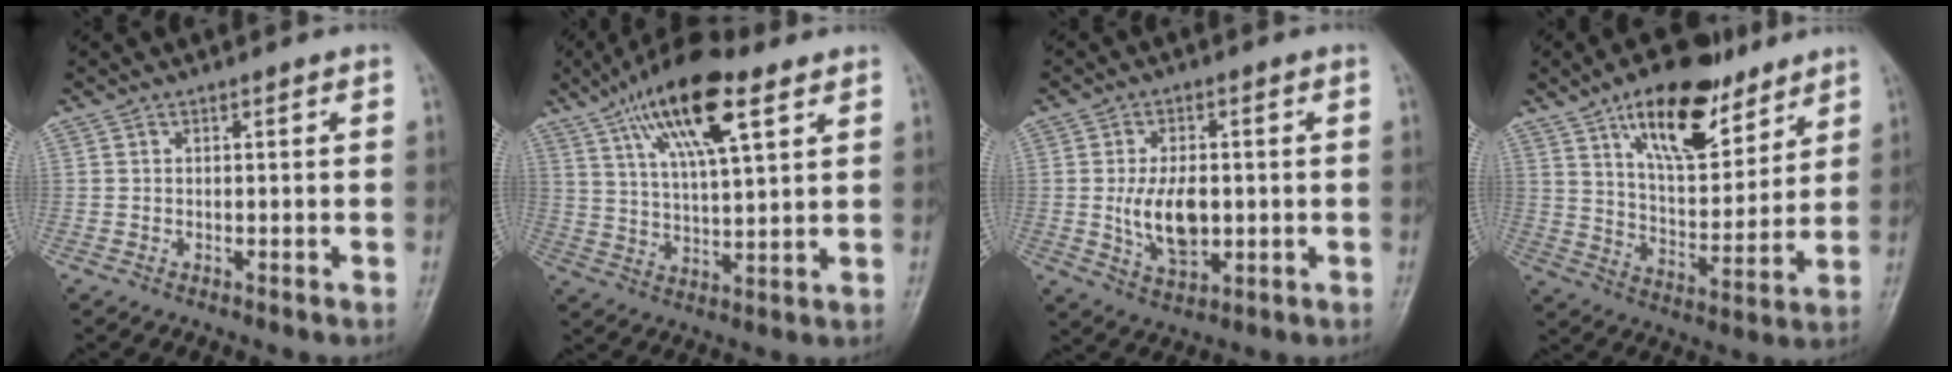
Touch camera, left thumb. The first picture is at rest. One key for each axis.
{"total": 17.0, "fx": 8.8, "fy": 5.6, "fz": 13.4, "tx": -0.217, "ty": -0.013, "tz": 0.155}
{"total": 9.6, "fx": -0.4, "fy": 5.6, "fz": 7.9, "tx": -0.125, "ty": -0.006, "tz": -0.001}
{"total": 18.1, "fx": 10.9, "fy": 8.1, "fz": 12.0, "tx": -0.149, "ty": -0.052, "tz": 0.185}